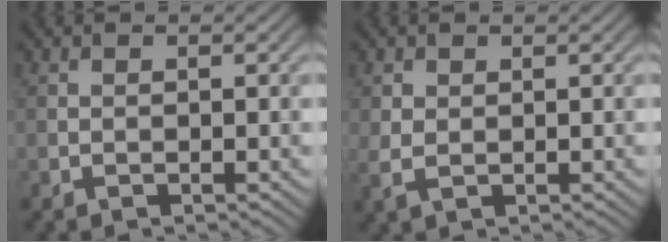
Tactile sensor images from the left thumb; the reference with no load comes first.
{"total": 2.2, "force": [0.6, 1.6, 1.4], "torque": [-0.039, 0.000, 0.013]}